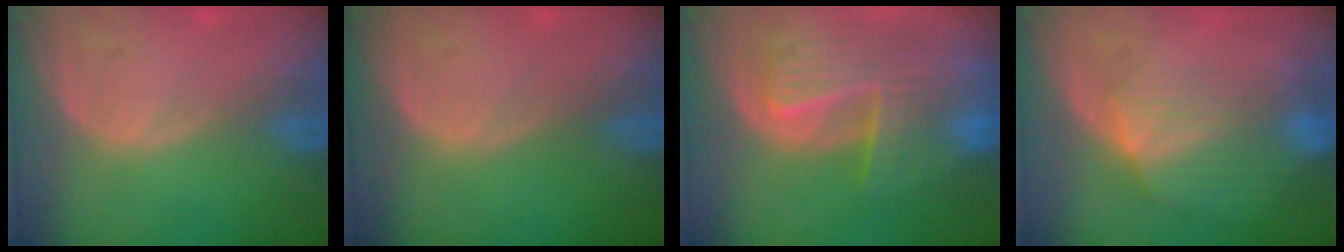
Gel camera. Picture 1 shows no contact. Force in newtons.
{"total": 0.0}
{"total": 10.2, "press": 8.9, "slide": 5.0}
{"total": 7.4, "press": 6.7, "slide": 3.0}